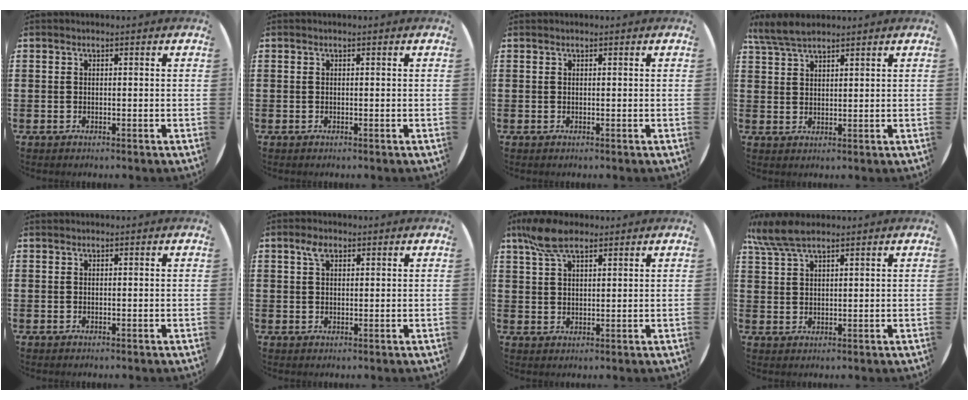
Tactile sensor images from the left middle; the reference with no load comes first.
{"total": 0.0}
{"total": 0.0}
{"total": 4.5, "force": [3.9, 1.1, 1.9], "torque": [-0.047, -0.003, 0.074]}
{"total": 0.0}
{"total": 2.5, "force": [1.5, 1.3, 1.4], "torque": [-0.024, 0.003, 0.027]}
{"total": 6.6, "force": [4.7, 2.5, 3.9], "torque": [-0.089, 0.001, 0.088]}
{"total": 5.7, "force": [4.6, 1.3, 3.1], "torque": [-0.072, -0.004, 0.085]}